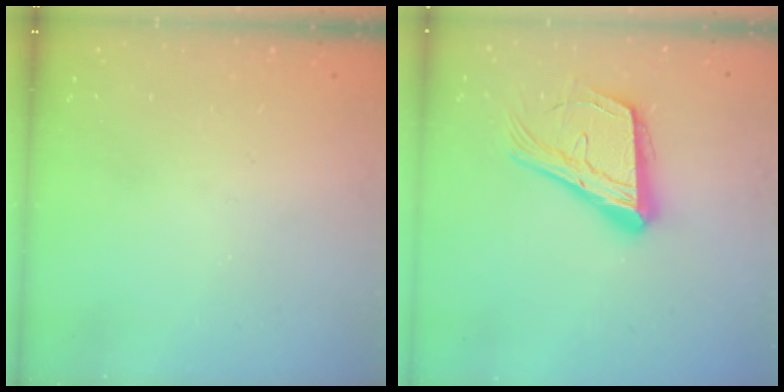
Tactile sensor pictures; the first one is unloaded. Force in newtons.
{"total": 19.0, "press": 18.8, "slide": 3.0}